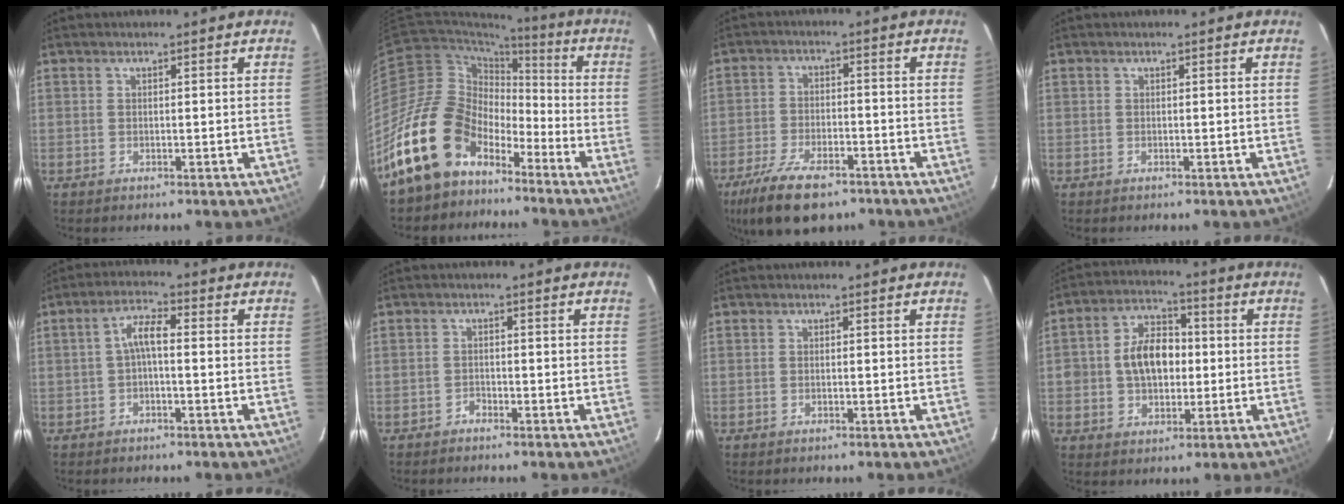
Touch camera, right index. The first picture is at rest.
{"total": 17.7, "force": [-11.6, 11.1, 7.4], "torque": [-0.151, 0.021, -0.205]}
{"total": 14.1, "force": [-9.8, 5.9, 8.2], "torque": [-0.186, -0.024, -0.168]}
{"total": 0.0}
{"total": 3.9, "force": [-0.6, 1.1, 3.7], "torque": [-0.074, 0.014, -0.012]}
{"total": 1.2, "force": [-1.1, 0.5, 0.0], "torque": [0.001, 0.003, -0.021]}
{"total": 0.0}
{"total": 9.8, "force": [-0.2, 6.8, 7.0], "torque": [-0.131, 0.028, 0.002]}